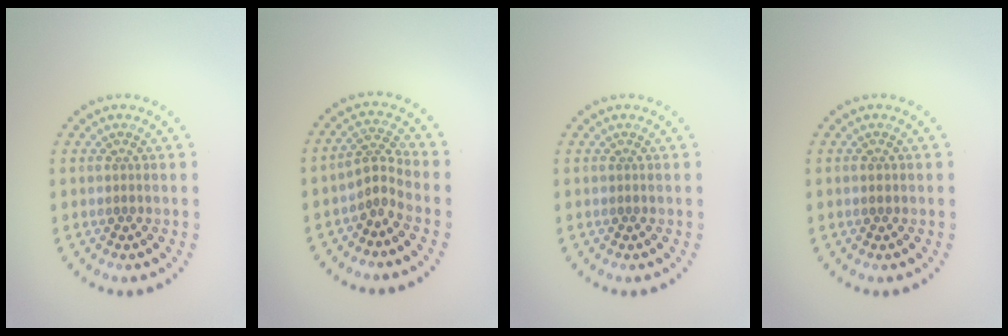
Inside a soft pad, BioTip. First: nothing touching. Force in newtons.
{"total": 2.2, "press": 1.5, "slide": 1.7}
{"total": 0.0}
{"total": 0.8, "press": 0.8, "slide": 0.1}